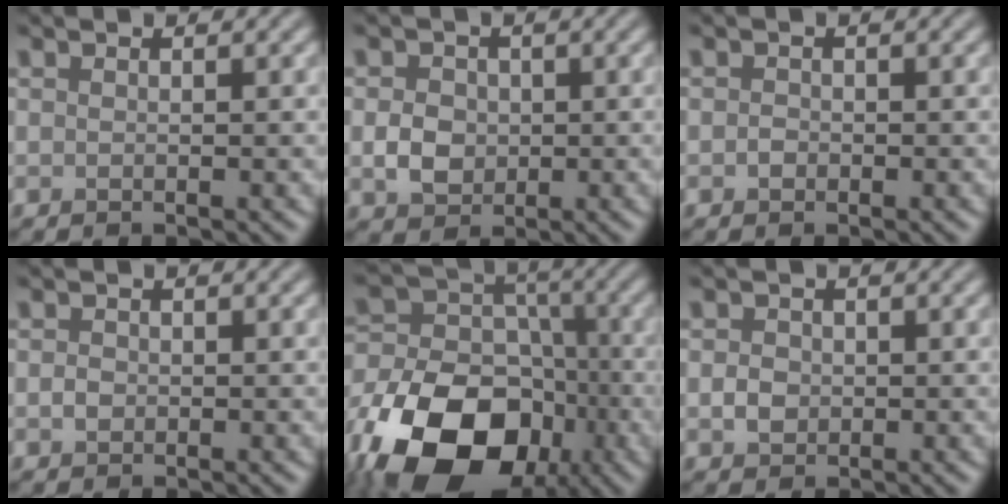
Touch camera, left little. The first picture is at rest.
{"total": 2.8, "force": [-0.2, 2.4, 1.5], "torque": [-0.030, -0.001, -0.006]}
{"total": 0.7, "force": [-0.2, 0.6, 0.3], "torque": [-0.005, -0.002, -0.007]}
{"total": 0.9, "force": [-0.1, 0.7, 0.5], "torque": [-0.010, -0.001, -0.005]}
{"total": 18.6, "force": [-9.7, 12.9, 9.1], "torque": [-0.174, -0.036, -0.169]}
{"total": 1.6, "force": [-0.1, 1.4, 0.8], "torque": [-0.013, -0.001, -0.006]}